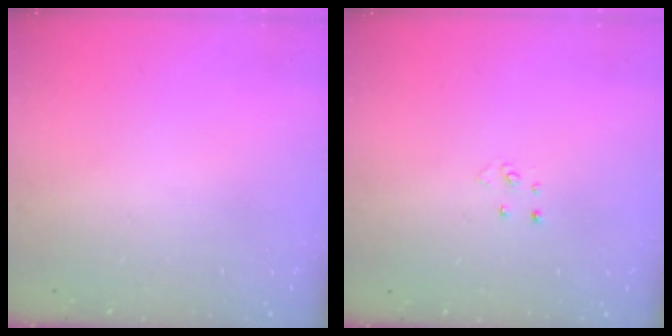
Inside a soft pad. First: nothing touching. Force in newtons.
{"total": 3.2, "press": 3.2, "slide": 0.3}